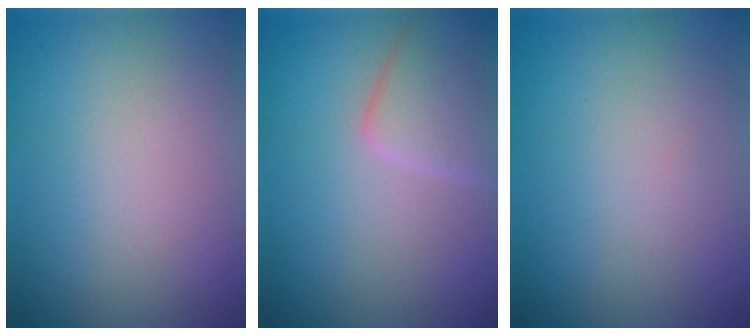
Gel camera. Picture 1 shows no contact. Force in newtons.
{"total": 3.7, "press": 3.7, "slide": 0.2}
{"total": 0.0}